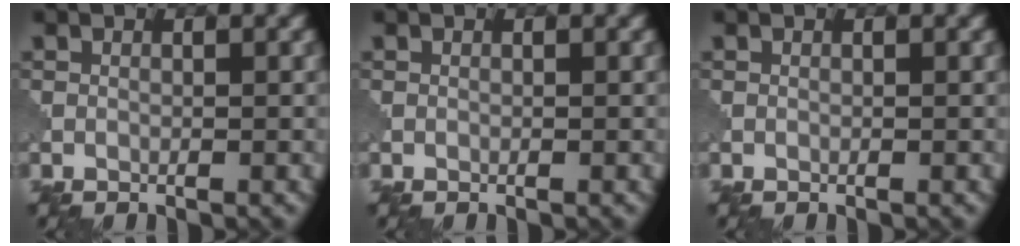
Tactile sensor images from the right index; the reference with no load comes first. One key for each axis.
{"total": 0.0}
{"total": 0.0}